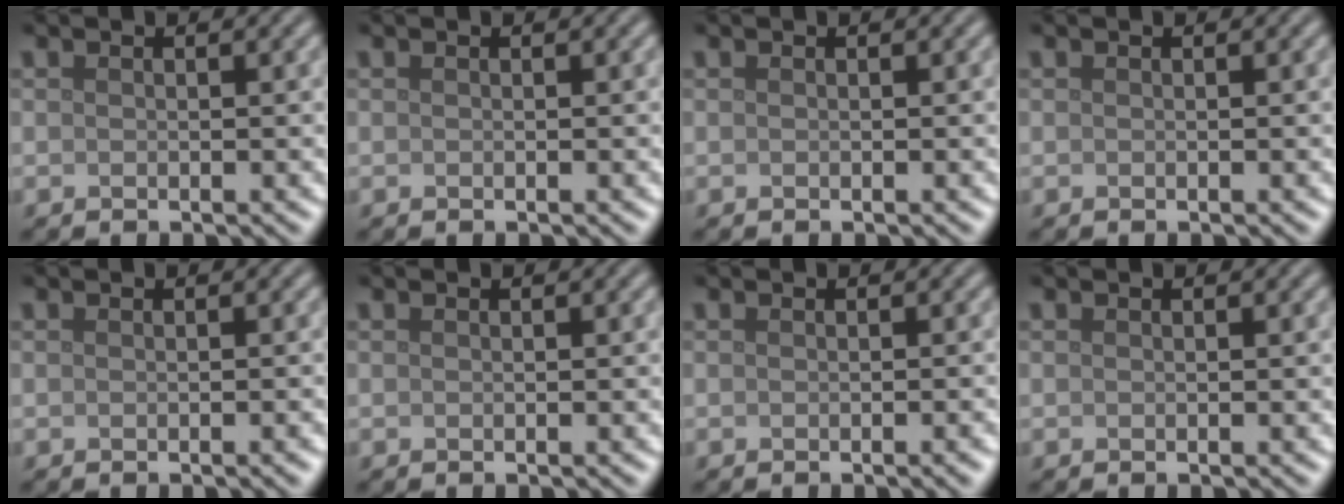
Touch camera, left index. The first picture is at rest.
{"total": 0.0}
{"total": 0.0}
{"total": 0.0}
{"total": 0.7, "force": [-0.3, 0.1, 0.6], "torque": [-0.006, 0.002, -0.003]}
{"total": 0.0}
{"total": 1.0, "force": [-0.4, 0.2, 0.9], "torque": [-0.007, 0.001, -0.005]}
{"total": 0.0}